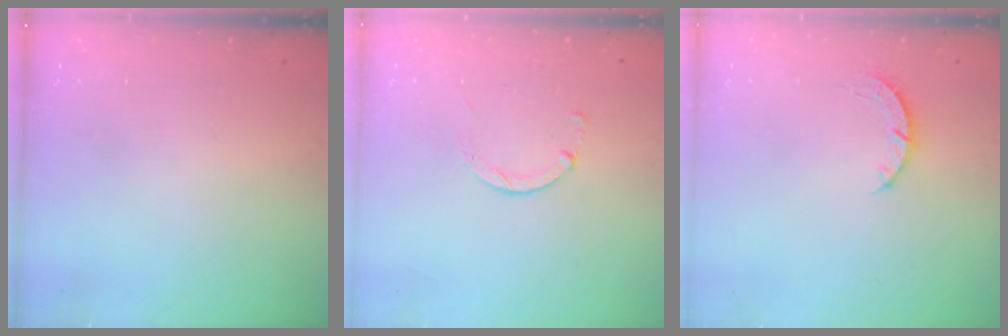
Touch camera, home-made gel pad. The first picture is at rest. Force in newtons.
{"total": 1.8, "press": 1.8, "slide": 0.2}
{"total": 2.7, "press": 2.6, "slide": 0.4}